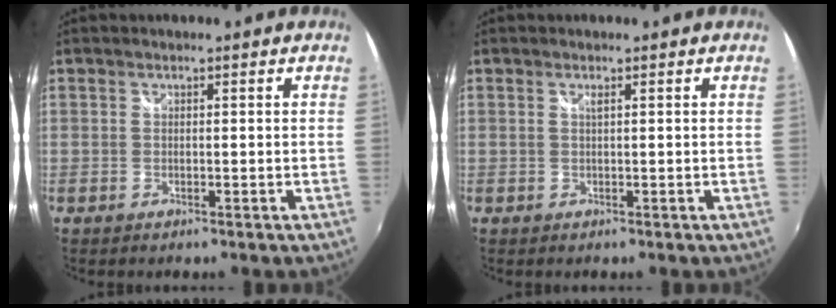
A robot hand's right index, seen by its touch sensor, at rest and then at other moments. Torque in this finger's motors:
{"motor_torque": [0.00, 0.02, 0.00, 0.02]}